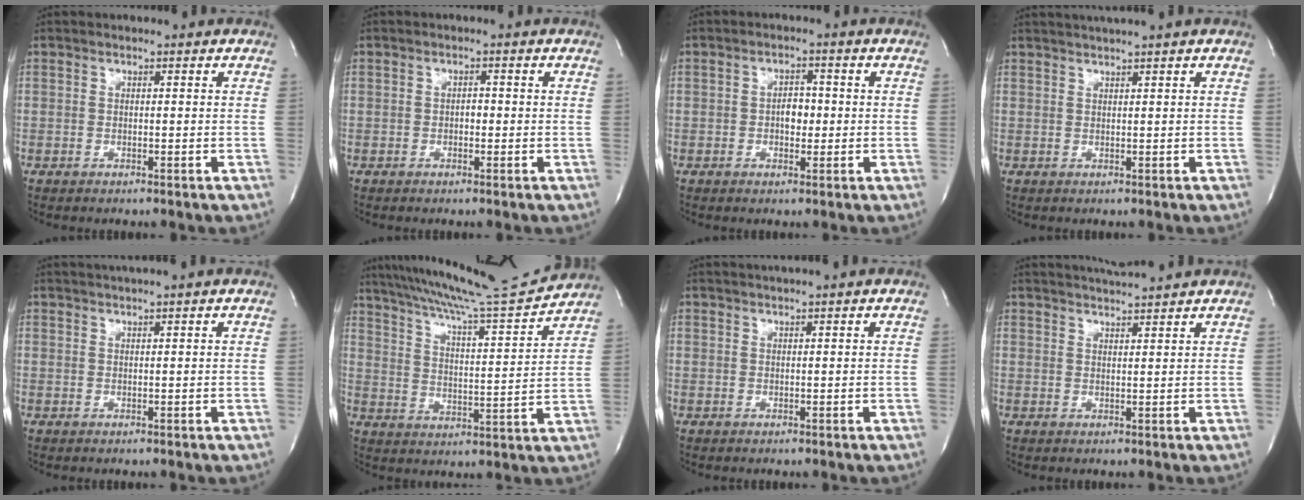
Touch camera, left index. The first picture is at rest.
{"total": 1.2, "force": [-0.4, 0.6, 0.9], "torque": [-0.012, 0.001, -0.008]}
{"total": 2.9, "force": [-0.5, 1.7, 2.3], "torque": [-0.032, 0.003, -0.007]}
{"total": 3.1, "force": [2.6, -1.1, 1.3], "torque": [-0.013, 0.010, 0.045]}
{"total": 2.4, "force": [1.9, -0.9, 1.1], "torque": [-0.012, 0.010, 0.037]}
{"total": 17.1, "force": [15.9, -1.6, 6.1], "torque": [-0.109, -0.033, 0.239]}
{"total": 1.9, "force": [1.6, -0.7, 0.8], "torque": [-0.008, 0.008, 0.032]}
{"total": 5.1, "force": [4.8, -1.1, 1.3], "torque": [-0.024, 0.006, 0.073]}